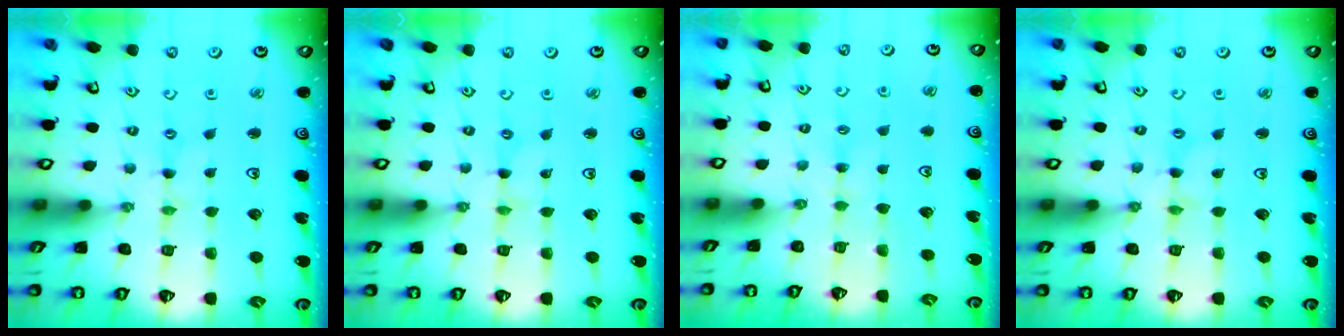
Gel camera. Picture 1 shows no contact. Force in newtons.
{"total": 0.0}
{"total": 2.8, "press": 2.7, "slide": 0.5}
{"total": 0.0}